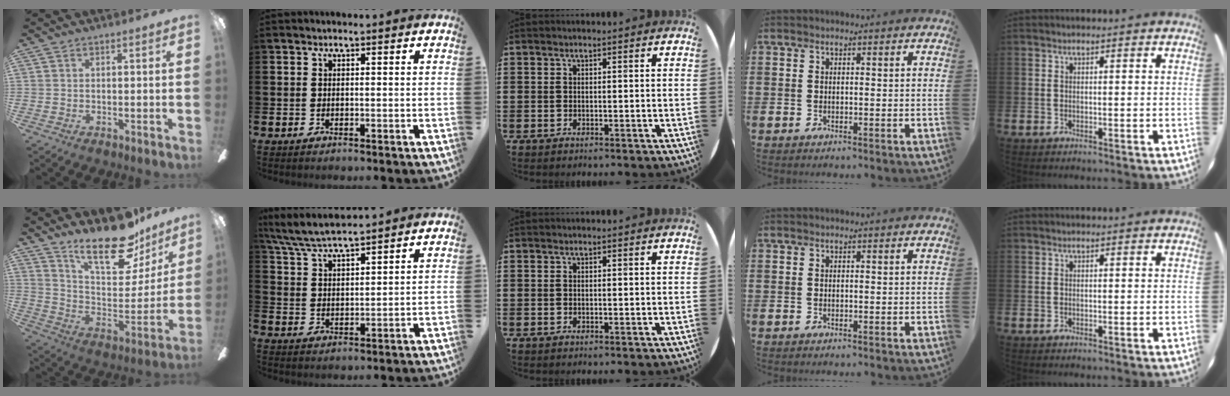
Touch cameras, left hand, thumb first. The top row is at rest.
{"thumb": {"total": 22.1, "force": [16.8, 8.1, 11.9], "torque": [-0.183, -0.113, 0.289]}, "index": {"total": 6.3, "force": [6.0, 0.5, 1.9], "torque": [-0.059, -0.025, 0.108]}}